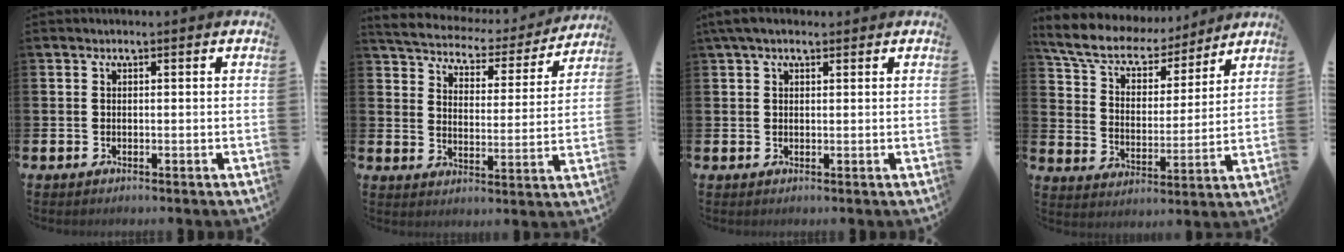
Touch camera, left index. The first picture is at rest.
{"total": 5.2, "force": [5.0, 1.2, 0.5], "torque": [-0.037, -0.042, 0.082]}
{"total": 3.0, "force": [2.1, 1.2, 1.7], "torque": [-0.038, 0.005, 0.037]}
{"total": 8.2, "force": [7.3, 2.9, 2.3], "torque": [-0.080, -0.049, 0.128]}